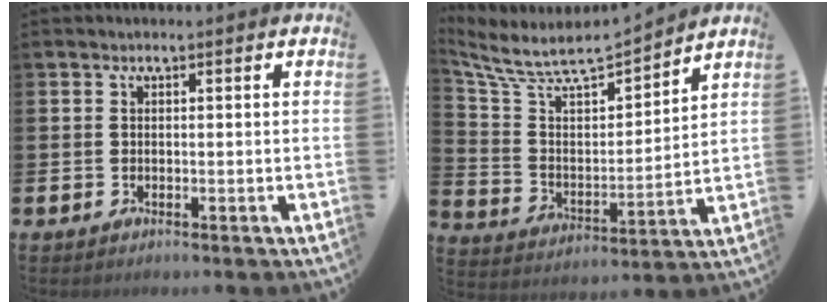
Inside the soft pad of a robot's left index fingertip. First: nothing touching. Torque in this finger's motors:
{"motor_torque": [0.18, -0.55, 0.22, 0.11]}